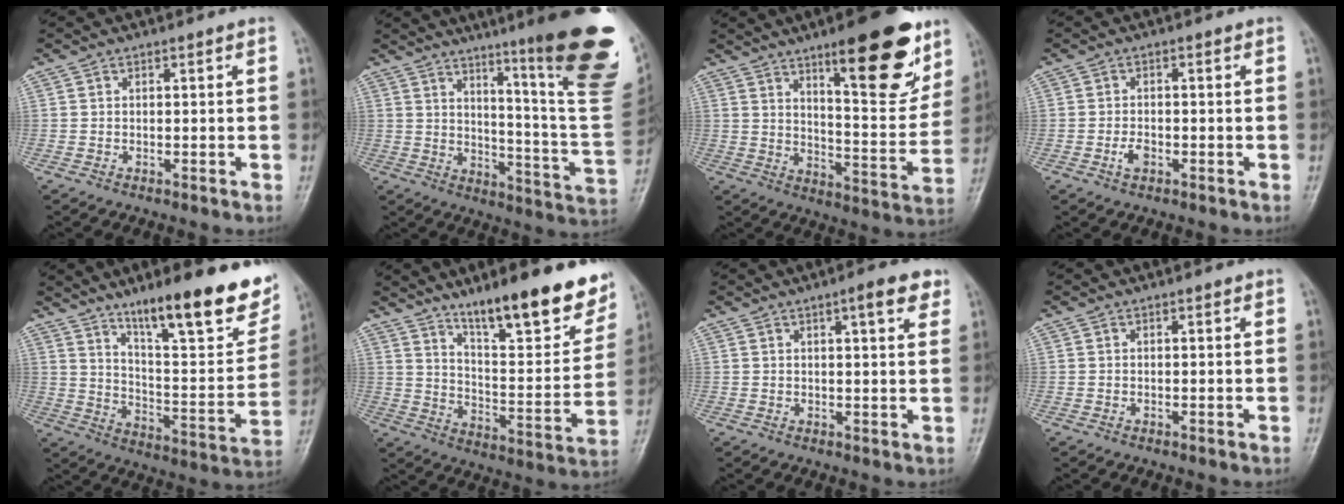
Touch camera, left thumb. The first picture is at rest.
{"total": 26.4, "force": [14.7, 3.1, 21.7], "torque": [-0.230, -0.081, 0.202]}
{"total": 19.4, "force": [11.4, 5.6, 14.7], "torque": [-0.159, -0.064, 0.171]}
{"total": 2.3, "force": [-1.0, 1.4, 1.6], "torque": [-0.028, 0.003, -0.020]}
{"total": 23.6, "force": [15.2, 5.5, 17.2], "torque": [-0.215, -0.069, 0.239]}
{"total": 20.1, "force": [13.9, 5.0, 13.6], "torque": [-0.157, -0.080, 0.221]}
{"total": 5.0, "force": [2.8, 1.2, 3.9], "torque": [-0.046, -0.009, 0.034]}
{"total": 0.0}